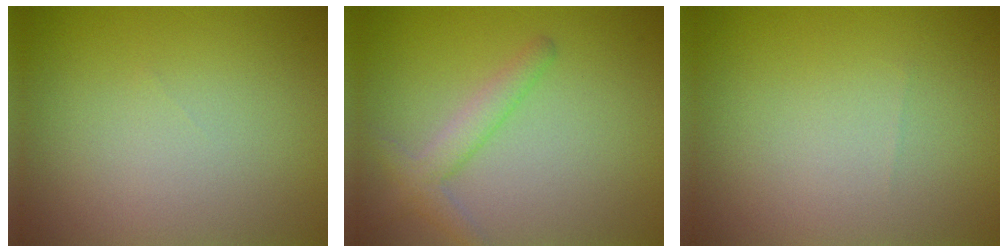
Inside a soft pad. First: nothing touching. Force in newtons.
{"total": 2.5, "press": 2.5, "slide": 0.1}
{"total": 0.0}